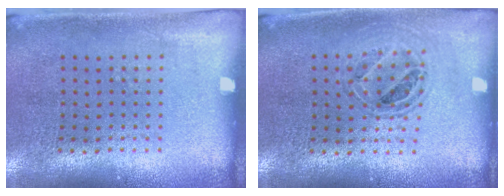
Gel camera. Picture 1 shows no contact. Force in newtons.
{"total": 0.7, "press": 0.7, "slide": 0.1}